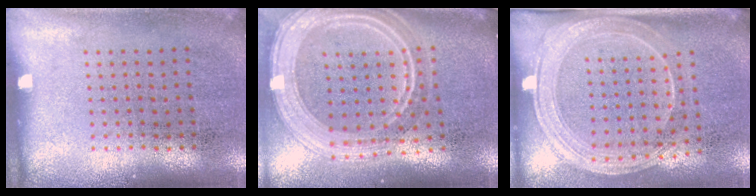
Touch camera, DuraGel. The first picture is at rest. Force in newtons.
{"total": 3.0, "press": 2.4, "slide": 1.7}
{"total": 2.1, "press": 1.8, "slide": 1.1}